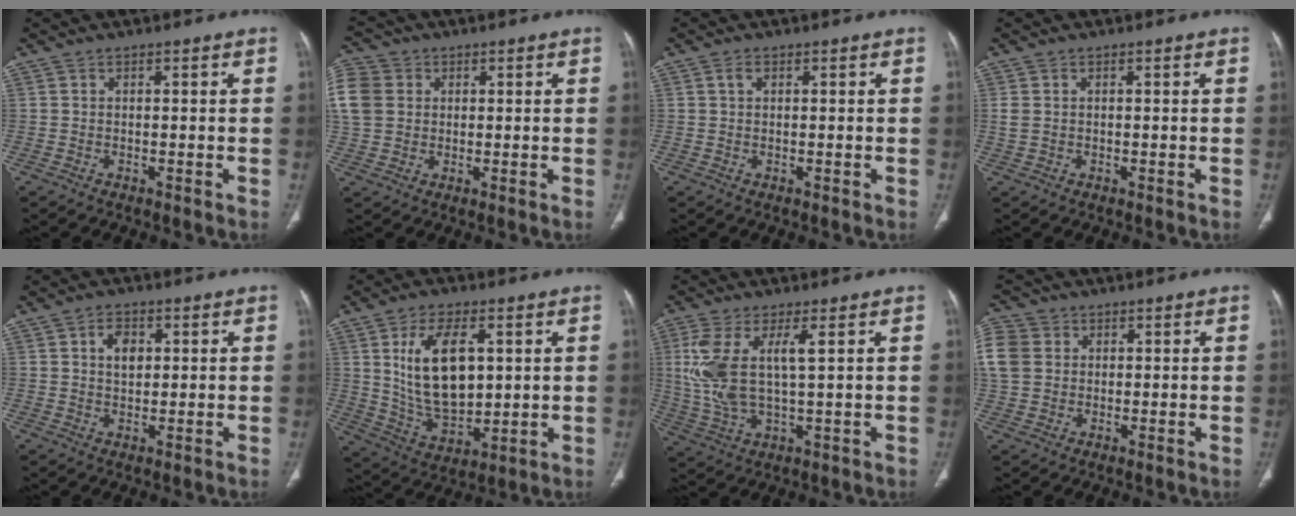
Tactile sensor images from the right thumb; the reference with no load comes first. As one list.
[{"total": 15.8, "force": [3.5, 13.3, 7.8], "torque": [-0.215, 0.037, 0.072]}, {"total": 1.2, "force": [0.5, 0.7, 0.8], "torque": [-0.015, 0.004, 0.009]}, {"total": 1.6, "force": [0.2, 1.2, 1.0], "torque": [-0.031, 0.005, 0.007]}, {"total": 4.5, "force": [1.2, 3.1, 3.1], "torque": [-0.035, -0.003, 0.020]}, {"total": 15.6, "force": [3.6, 8.6, 12.5], "torque": [-0.205, -0.019, 0.080]}, {"total": 11.4, "force": [2.5, 4.1, 10.3], "torque": [-0.244, -0.011, 0.057]}, {"total": 14.2, "force": [3.1, 12.0, 7.0], "torque": [-0.193, 0.031, 0.062]}]